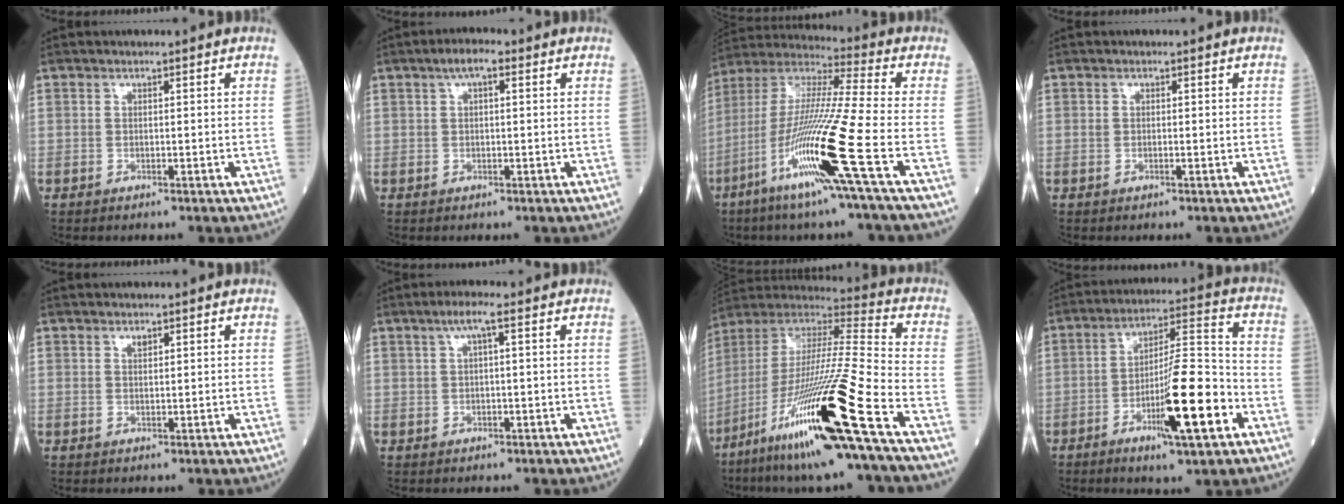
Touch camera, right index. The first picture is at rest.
{"total": 2.9, "force": [1.4, 0.8, 2.4], "torque": [-0.042, 0.017, 0.024]}
{"total": 18.7, "force": [-7.5, -1.5, 17.1], "torque": [-0.360, -0.034, -0.153]}
{"total": 0.0}
{"total": 0.7, "force": [0.6, 0.2, 0.3], "torque": [-0.010, -0.001, 0.012]}
{"total": 2.6, "force": [1.1, -0.1, 2.4], "torque": [-0.050, 0.012, 0.023]}
{"total": 25.8, "force": [-12.8, -0.8, 22.4], "torque": [-0.425, -0.050, -0.239]}
{"total": 13.9, "force": [-5.3, 1.2, 12.8], "torque": [-0.218, -0.005, -0.085]}